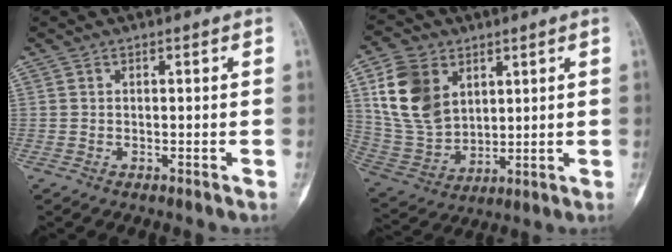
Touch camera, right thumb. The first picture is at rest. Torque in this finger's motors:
{"motor_torque": [0.40, 1.47, 0.55, -0.06, 0.14]}